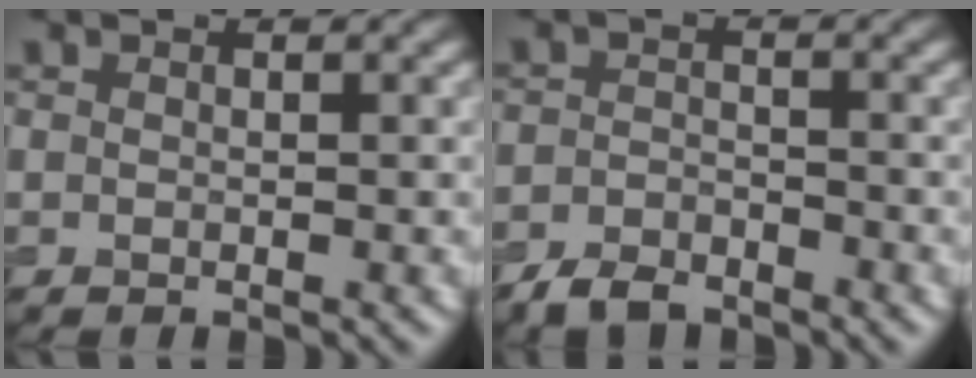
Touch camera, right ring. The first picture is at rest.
{"total": 2.7, "force": [-2.3, 1.2, 0.9], "torque": [-0.018, 0.000, -0.051]}